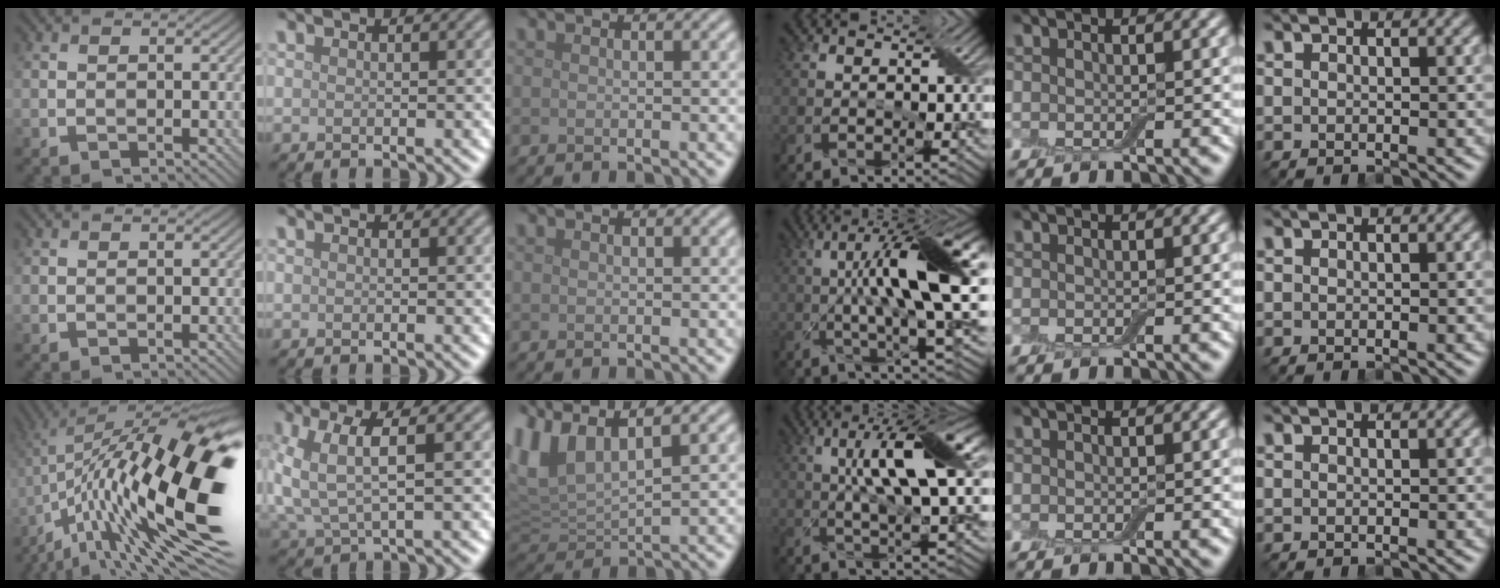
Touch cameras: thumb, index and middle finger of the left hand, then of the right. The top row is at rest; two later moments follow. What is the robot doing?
{"motion": "wrap", "object": "cling film"}